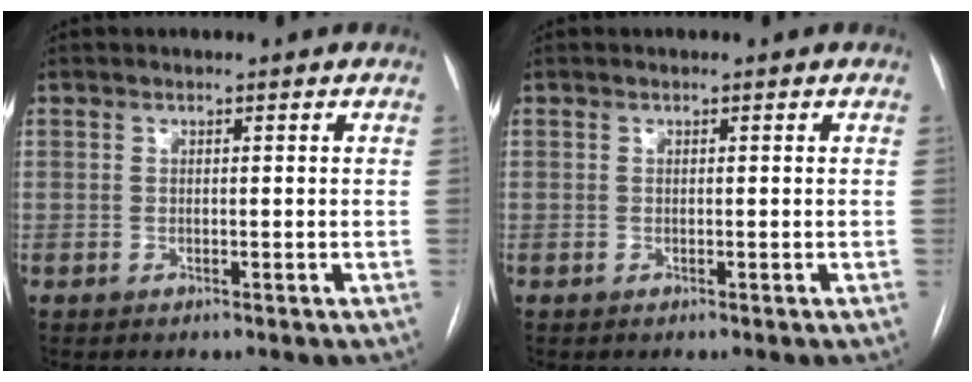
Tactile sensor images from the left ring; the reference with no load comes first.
{"total": 0.0}